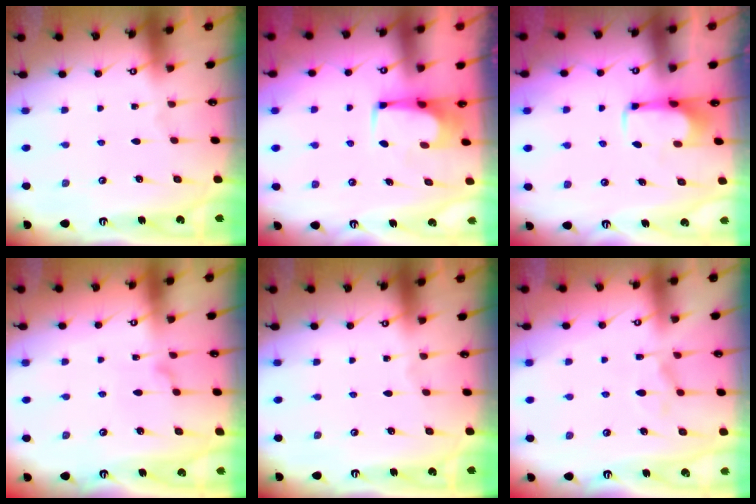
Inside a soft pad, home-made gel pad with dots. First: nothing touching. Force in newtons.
{"total": 1.6, "press": 1.5, "slide": 0.3}
{"total": 2.0, "press": 1.9, "slide": 0.4}
{"total": 3.5, "press": 3.5, "slide": 0.4}
{"total": 0.0}
{"total": 1.4, "press": 0.3, "slide": 1.3}